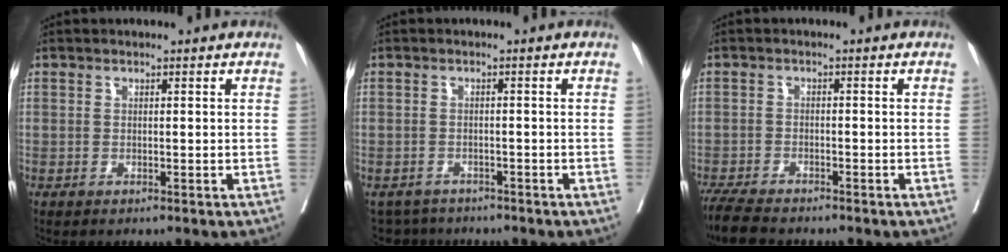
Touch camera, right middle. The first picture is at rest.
{"total": 4.4, "force": [-4.0, 1.8, -0.4], "torque": [0.011, -0.001, -0.060]}
{"total": 6.3, "force": [-5.6, 1.0, 2.7], "torque": [-0.047, -0.017, -0.097]}